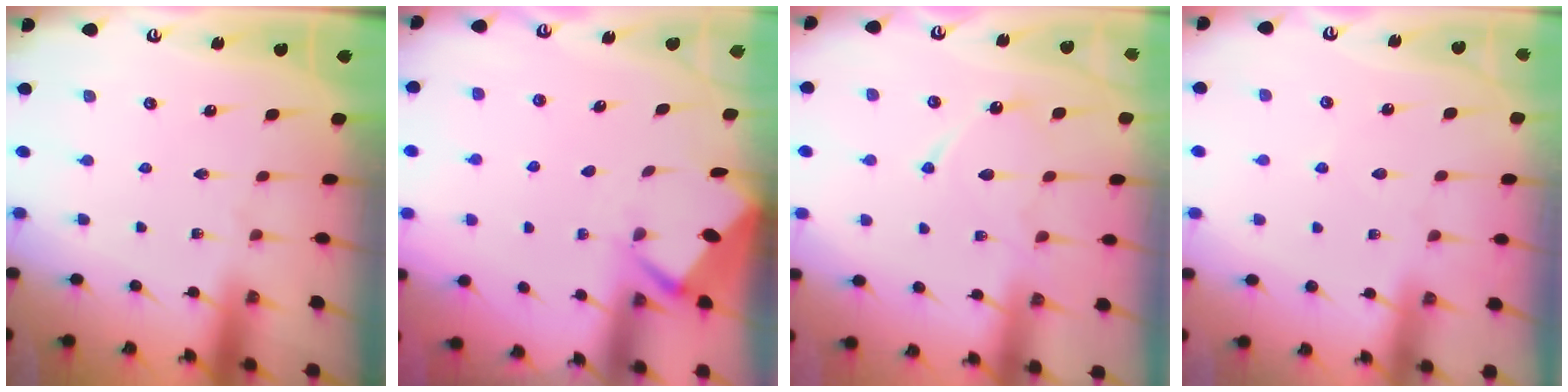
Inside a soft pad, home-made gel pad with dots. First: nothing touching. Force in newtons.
{"total": 2.8, "press": 2.8, "slide": 0.4}
{"total": 10.5, "press": 10.5, "slide": 1.1}
{"total": 6.0, "press": 6.0, "slide": 0.8}